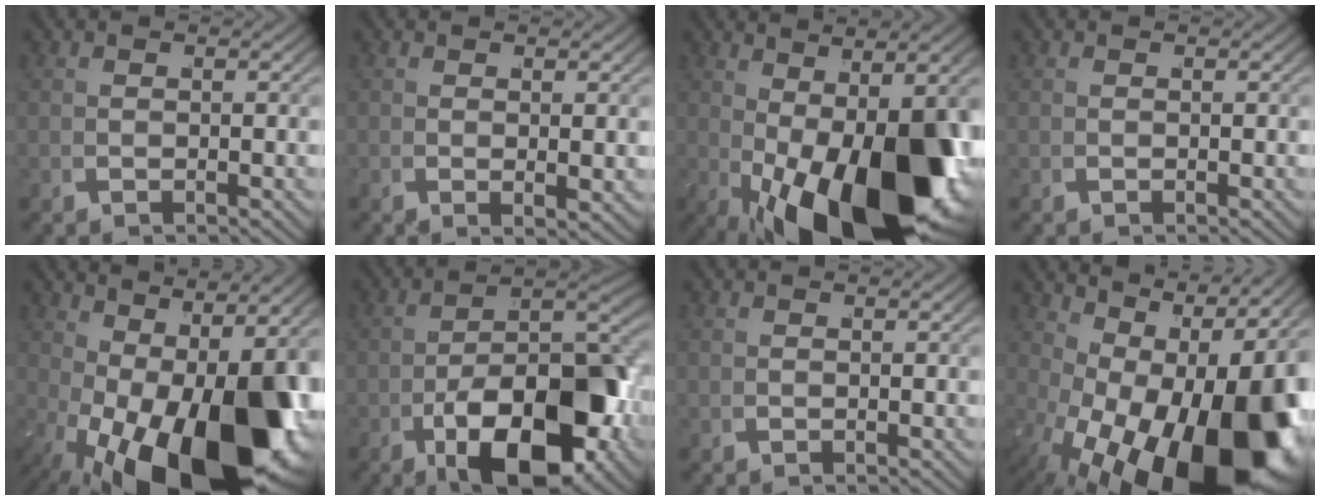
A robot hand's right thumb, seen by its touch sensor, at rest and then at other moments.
{"total": 1.2, "force": [0.5, 0.4, 1.1], "torque": [-0.014, -0.001, 0.009]}
{"total": 17.8, "force": [-3.4, 7.9, 15.6], "torque": [-0.256, -0.050, -0.016]}
{"total": 0.0}
{"total": 18.6, "force": [-3.1, 9.7, 15.5], "torque": [-0.268, -0.069, -0.004]}
{"total": 15.5, "force": [-3.1, 8.1, 12.8], "torque": [-0.212, -0.049, -0.028]}
{"total": 0.0}
{"total": 19.9, "force": [-2.2, 11.6, 16.1], "torque": [-0.285, -0.070, 0.005]}